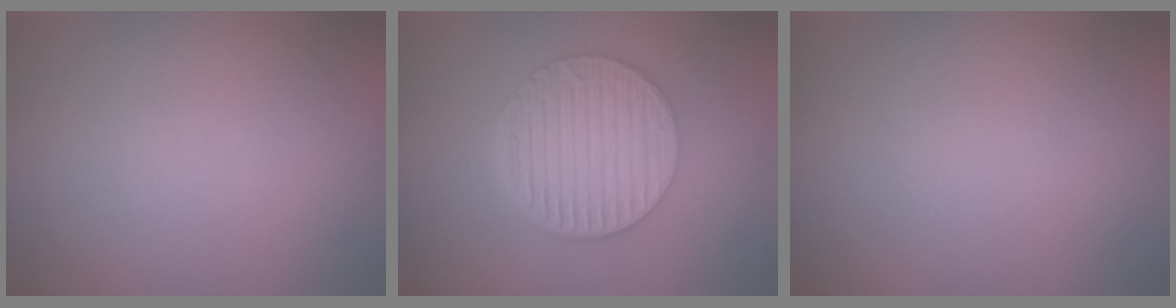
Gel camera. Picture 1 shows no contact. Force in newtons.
{"total": 6.5, "press": 4.7, "slide": 4.4}
{"total": 0.0}